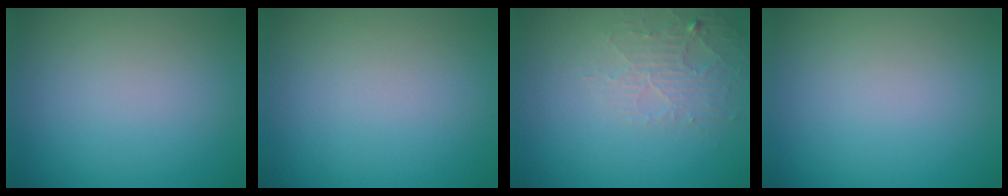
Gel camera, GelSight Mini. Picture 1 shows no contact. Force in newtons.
{"total": 0.0}
{"total": 2.6, "press": 2.6, "slide": 0.4}
{"total": 0.0}